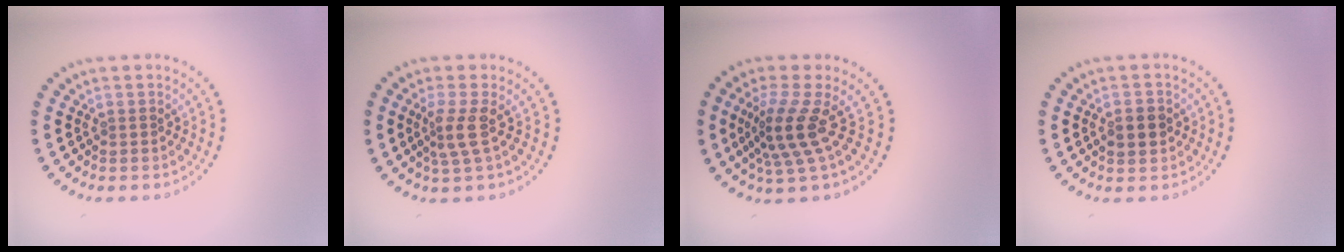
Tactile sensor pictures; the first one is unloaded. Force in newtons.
{"total": 2.3, "press": 1.6, "slide": 1.6}
{"total": 4.0, "press": 2.8, "slide": 2.9}
{"total": 2.7, "press": 2.7, "slide": 0.2}